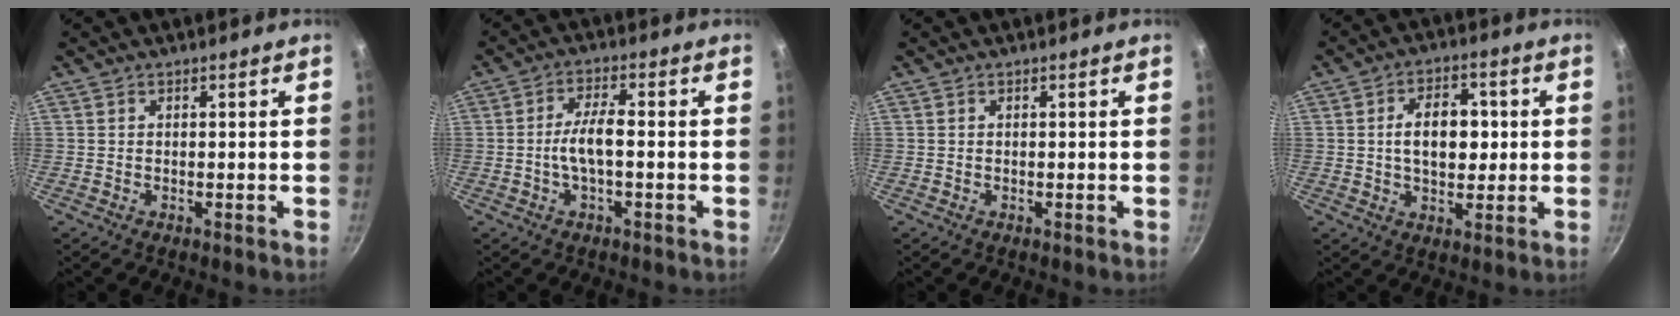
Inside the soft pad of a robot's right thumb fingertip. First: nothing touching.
{"total": 7.4, "force": [-1.6, 2.9, 6.6], "torque": [-0.118, 0.031, -0.035]}
{"total": 0.0}
{"total": 9.5, "force": [0.7, 6.1, 7.3], "torque": [-0.087, 0.010, 0.007]}